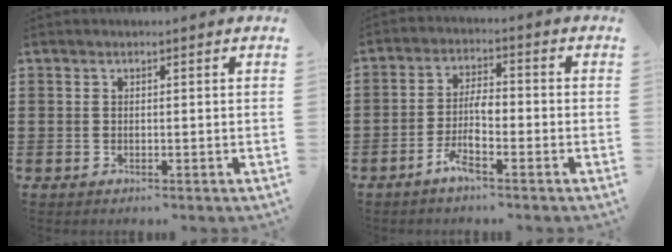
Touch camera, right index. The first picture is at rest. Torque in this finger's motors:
{"motor_torque": [1.09, 1.05, 0.17, 0.05]}